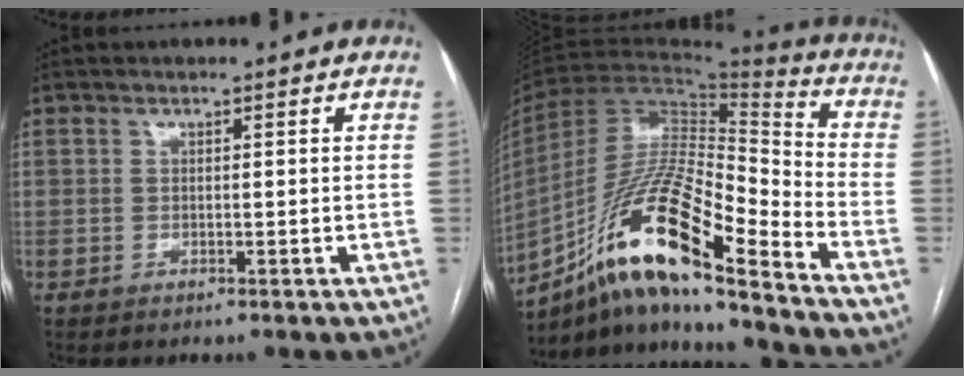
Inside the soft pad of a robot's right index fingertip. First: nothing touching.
{"total": 19.8, "force": [-12.3, 2.4, 15.3], "torque": [-0.303, -0.007, -0.223]}